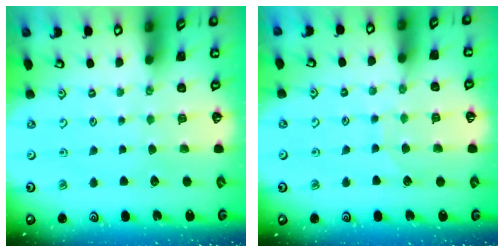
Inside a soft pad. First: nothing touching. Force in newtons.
{"total": 5.6, "press": 5.6, "slide": 0.1}